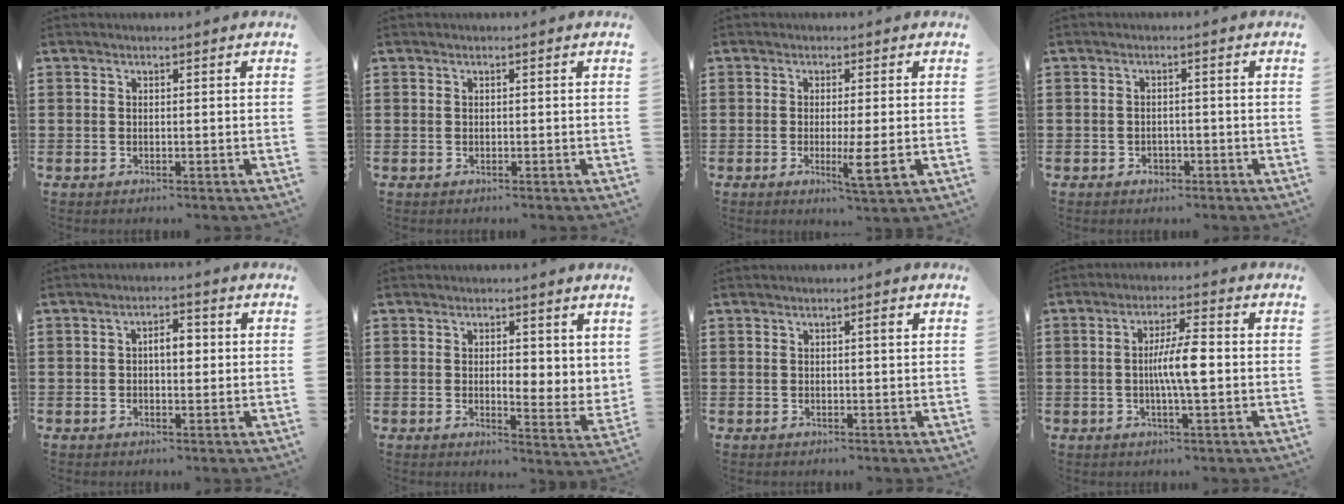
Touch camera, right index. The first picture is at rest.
{"total": 0.0}
{"total": 4.9, "force": [-1.0, 0.1, 4.8], "torque": [-0.089, -0.017, -0.019]}
{"total": 1.4, "force": [-0.8, 1.1, 0.5], "torque": [-0.013, -0.001, -0.018]}
{"total": 3.7, "force": [0.1, 1.7, 3.3], "torque": [-0.056, 0.004, -0.002]}
{"total": 3.0, "force": [1.6, 1.4, 2.1], "torque": [-0.031, -0.007, 0.023]}
{"total": 1.2, "force": [0.4, 0.1, 1.1], "torque": [-0.020, 0.002, 0.007]}
{"total": 6.7, "force": [-0.5, 1.1, 6.6], "torque": [-0.123, 0.000, -0.014]}